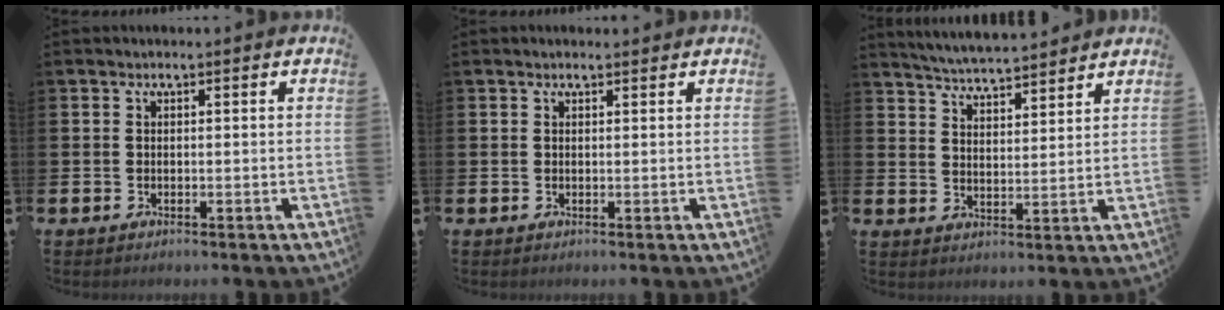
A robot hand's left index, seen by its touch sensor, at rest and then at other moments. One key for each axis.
{"total": 0.7, "fx": 0.6, "fy": 0.1, "fz": 0.3, "tx": 0.005, "ty": -0.003, "tz": 0.009}
{"total": 5.2, "fx": 5.1, "fy": 0.1, "fz": 0.3, "tx": -0.025, "ty": -0.031, "tz": 0.092}